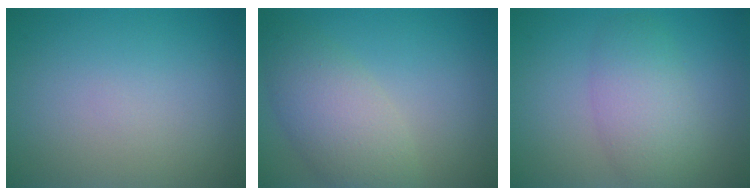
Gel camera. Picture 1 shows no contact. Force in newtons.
{"total": 5.0, "press": 5.0, "slide": 0.3}
{"total": 4.2, "press": 4.2, "slide": 0.0}